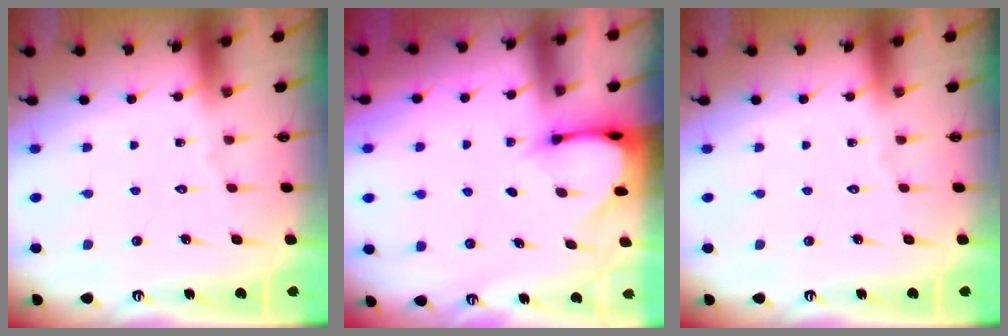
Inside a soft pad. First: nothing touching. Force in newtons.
{"total": 2.9, "press": 2.9, "slide": 0.2}
{"total": 0.0}